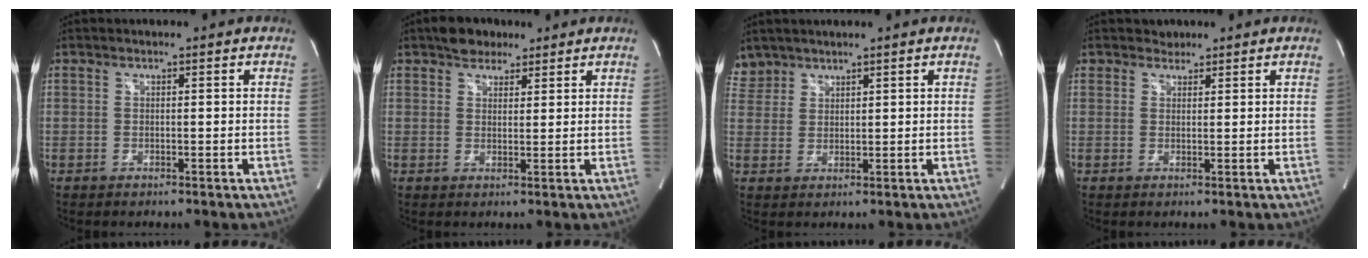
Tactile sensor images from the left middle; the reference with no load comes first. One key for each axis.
{"total": 4.4, "fx": 3.2, "fy": 2.6, "fz": 1.5, "tx": -0.027, "ty": 0.011, "tz": 0.055}
{"total": 3.2, "fx": 2.7, "fy": 1.5, "fz": -0.4, "tx": 0.013, "ty": 0.011, "tz": 0.056}
{"total": 1.6, "fx": 1.2, "fy": 1.0, "fz": -0.2, "tx": 0.006, "ty": 0.001, "tz": 0.014}